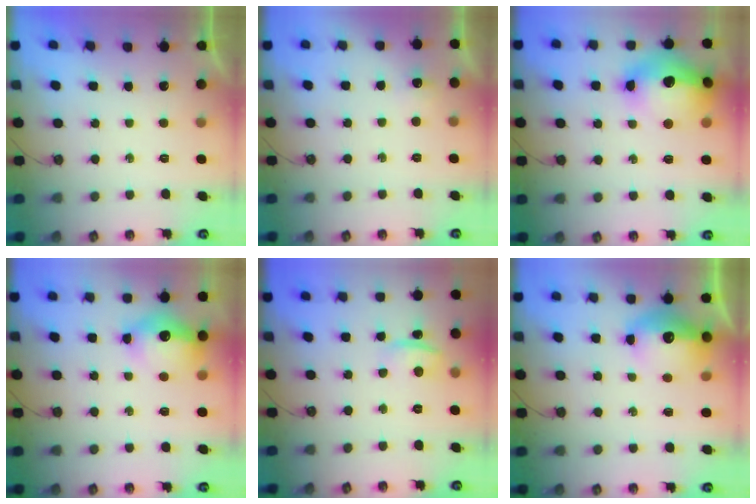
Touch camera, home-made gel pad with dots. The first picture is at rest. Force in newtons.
{"total": 5.4, "press": 5.3, "slide": 0.7}
{"total": 19.2, "press": 19.1, "slide": 1.9}
{"total": 12.7, "press": 12.7, "slide": 1.0}
{"total": 1.6, "press": 1.4, "slide": 0.7}
{"total": 13.3, "press": 13.3, "slide": 1.5}